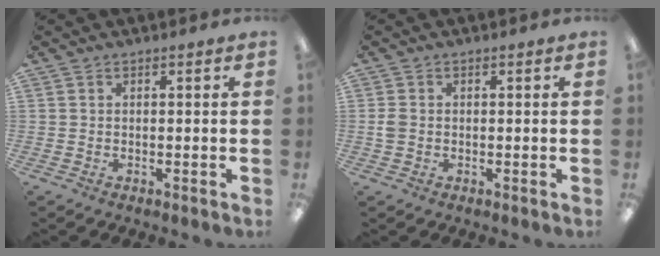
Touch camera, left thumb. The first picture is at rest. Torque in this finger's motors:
{"motor_torque": [-0.16, 0.16, 0.21, -0.24, 0.03]}